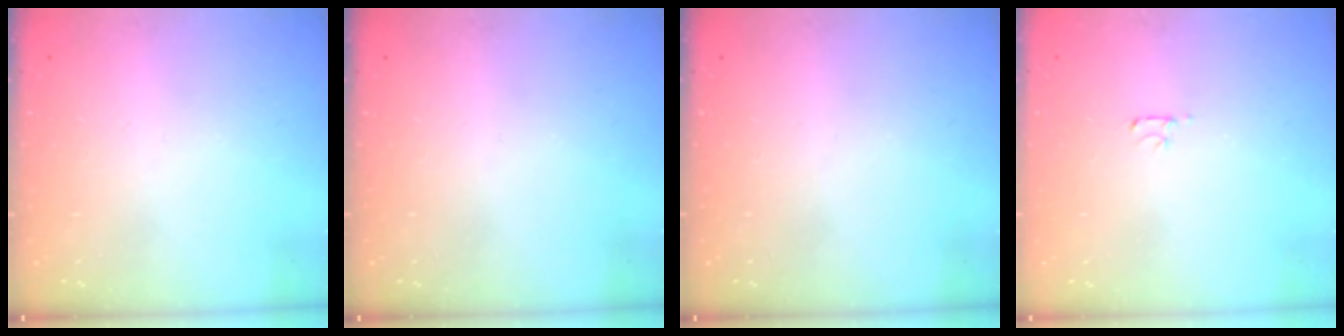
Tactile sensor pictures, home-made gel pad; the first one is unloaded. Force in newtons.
{"total": 0.0}
{"total": 0.0}
{"total": 2.5, "press": 2.4, "slide": 0.3}